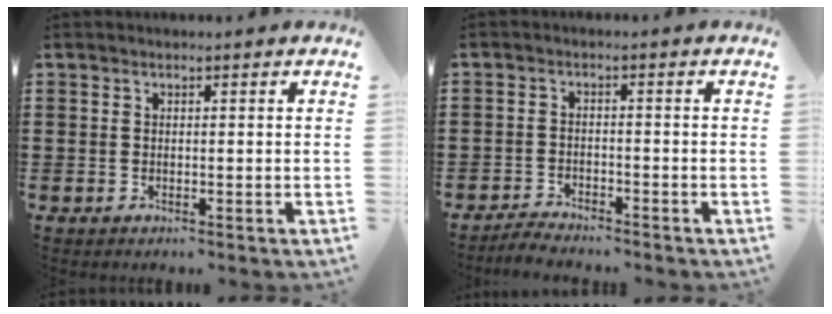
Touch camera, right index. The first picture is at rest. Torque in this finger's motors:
{"motor_torque": [-0.27, 0.29, 0.04, -0.02]}